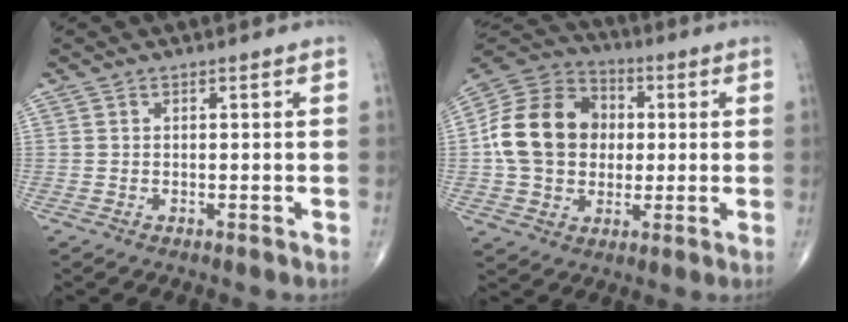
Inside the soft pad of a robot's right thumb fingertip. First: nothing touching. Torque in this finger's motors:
{"motor_torque": [1.65, 2.82, 0.77, -0.62, 0.16]}